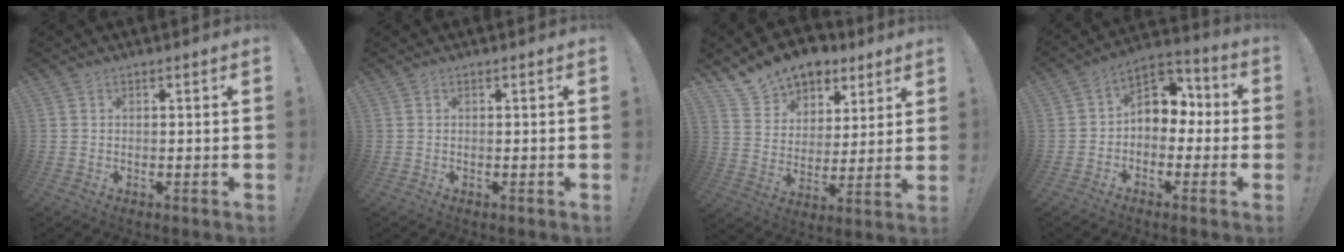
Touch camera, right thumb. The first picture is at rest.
{"total": 0.0}
{"total": 13.5, "force": [10.7, 7.6, 3.1], "torque": [-0.061, -0.079, 0.200]}
{"total": 9.1, "force": [0.4, 7.7, 4.9], "torque": [-0.064, 0.004, 0.015]}